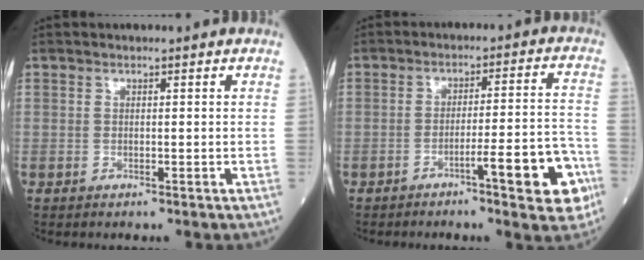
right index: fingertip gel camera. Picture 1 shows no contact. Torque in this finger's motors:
{"motor_torque": [0.18, -0.16, 0.16, 0.03]}